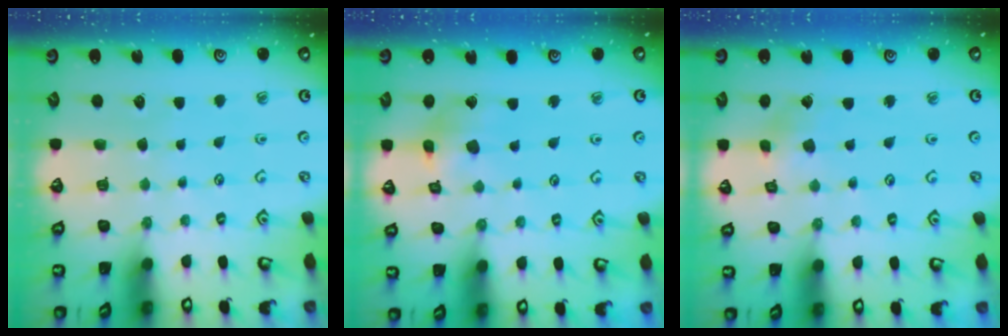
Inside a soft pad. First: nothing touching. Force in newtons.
{"total": 7.8, "press": 7.7, "slide": 1.0}
{"total": 1.9, "press": 1.9, "slide": 0.2}